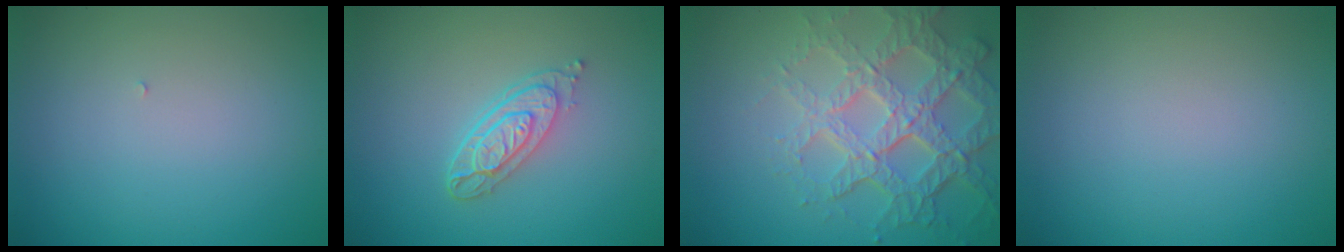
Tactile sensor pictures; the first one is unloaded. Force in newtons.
{"total": 3.5, "press": 2.7, "slide": 2.2}
{"total": 7.4, "press": 5.2, "slide": 5.2}
{"total": 0.0}